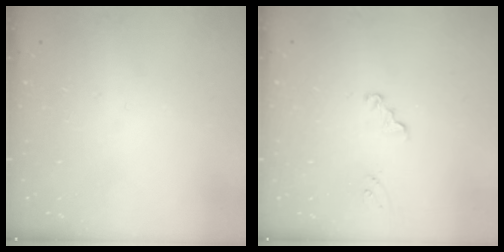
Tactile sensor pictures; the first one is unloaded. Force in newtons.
{"total": 2.1, "press": 2.1, "slide": 0.2}